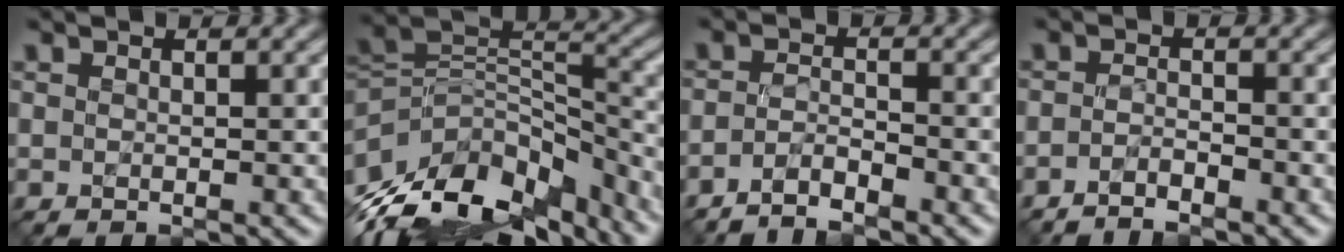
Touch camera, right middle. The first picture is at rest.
{"total": 11.4, "force": [-7.1, 6.5, 6.1], "torque": [-0.162, 0.017, -0.117]}
{"total": 2.5, "force": [-2.5, 0.0, 0.6], "torque": [-0.027, 0.008, -0.048]}
{"total": 1.7, "force": [-1.7, -0.2, 0.2], "torque": [-0.016, 0.006, -0.035]}